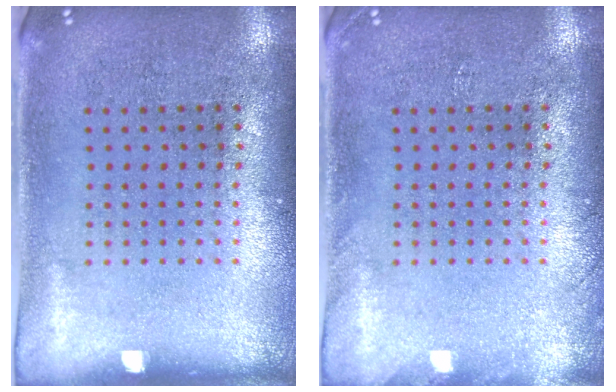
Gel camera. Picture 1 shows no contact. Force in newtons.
{"total": 0.9, "press": 0.8, "slide": 0.2}